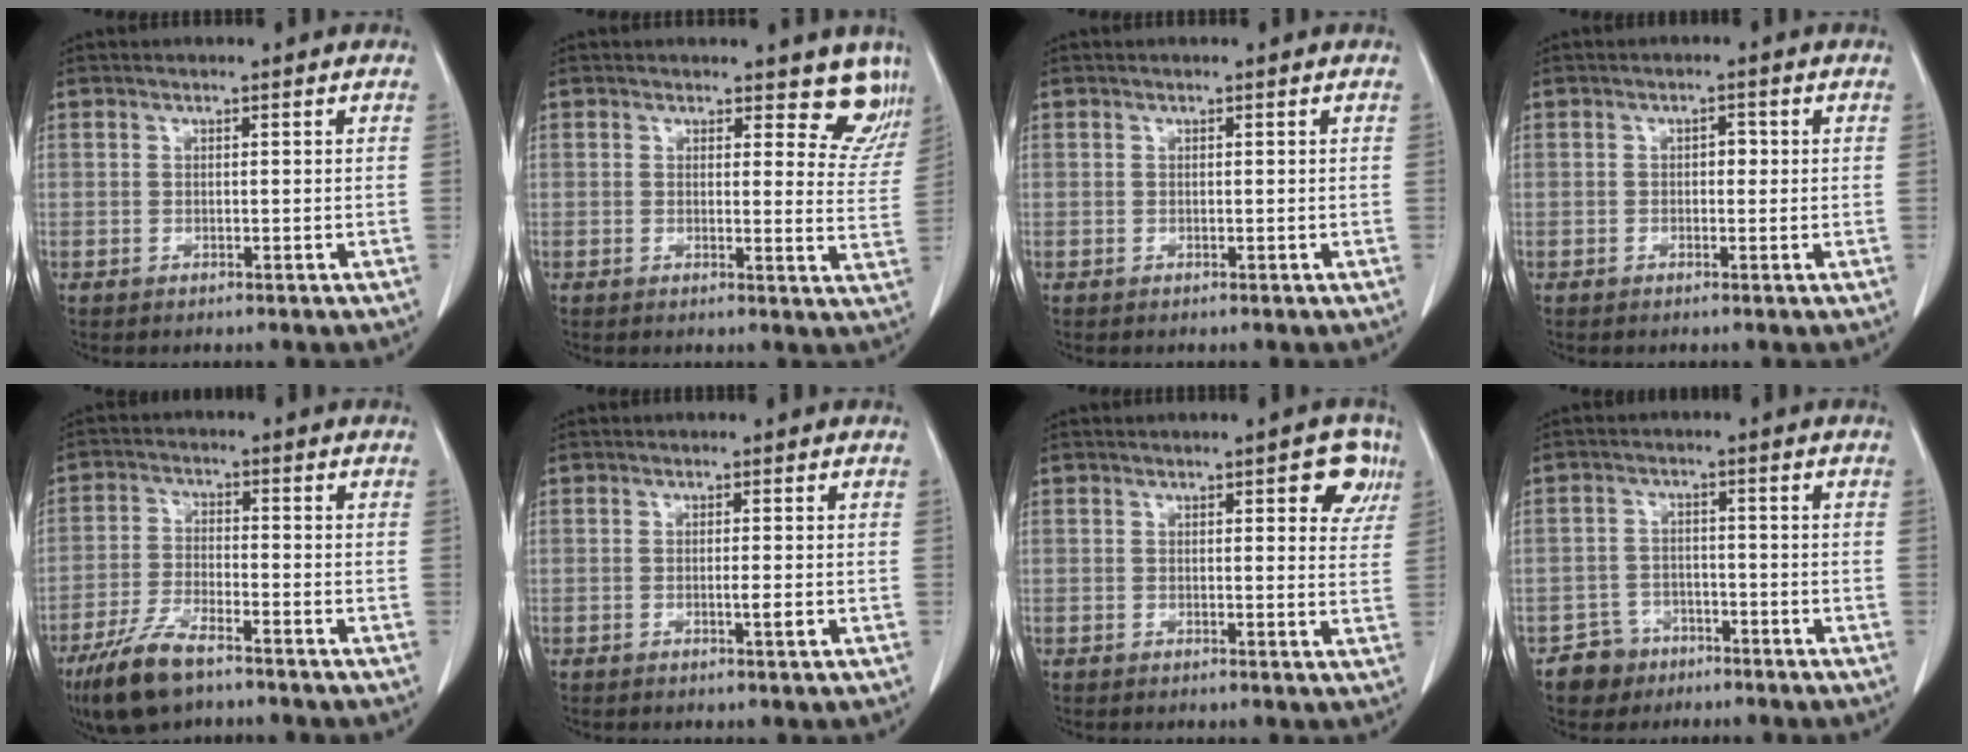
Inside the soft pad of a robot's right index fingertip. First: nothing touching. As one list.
[{"total": 6.8, "force": [6.0, 2.8, 1.7], "torque": [0.014, -0.031, 0.041]}, {"total": 0.0}, {"total": 1.5, "force": [0.0, 0.9, 1.2], "torque": [-0.012, 0.005, -0.001]}, {"total": 8.9, "force": [-6.4, 2.5, 5.7], "torque": [-0.121, -0.016, -0.118]}, {"total": 1.4, "force": [-0.4, 0.0, 1.3], "torque": [-0.023, -0.002, -0.007]}, {"total": 4.8, "force": [2.4, 1.6, 3.8], "torque": [-0.034, 0.001, 0.021]}, {"total": 4.7, "force": [-3.0, 3.5, -0.1], "torque": [0.008, 0.014, -0.049]}]